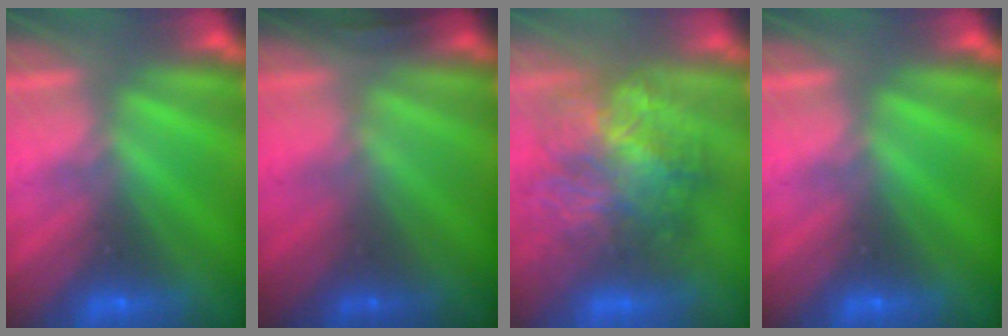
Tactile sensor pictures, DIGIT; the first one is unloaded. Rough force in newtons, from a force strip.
{"total": 1.5}
{"total": 7.6}
{"total": 0.0}